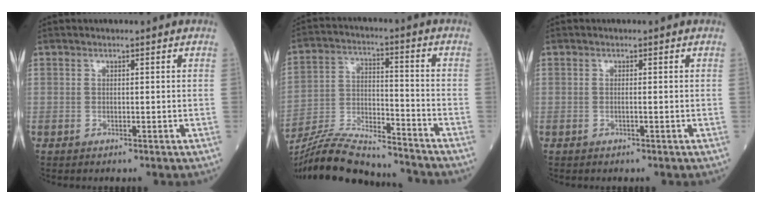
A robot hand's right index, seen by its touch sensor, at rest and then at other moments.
{"total": 17.5, "force": [-16.5, 1.5, 5.6], "torque": [-0.115, 0.001, -0.278]}
{"total": 0.6, "force": [-0.2, -0.1, 0.5], "torque": [-0.008, 0.000, -0.004]}